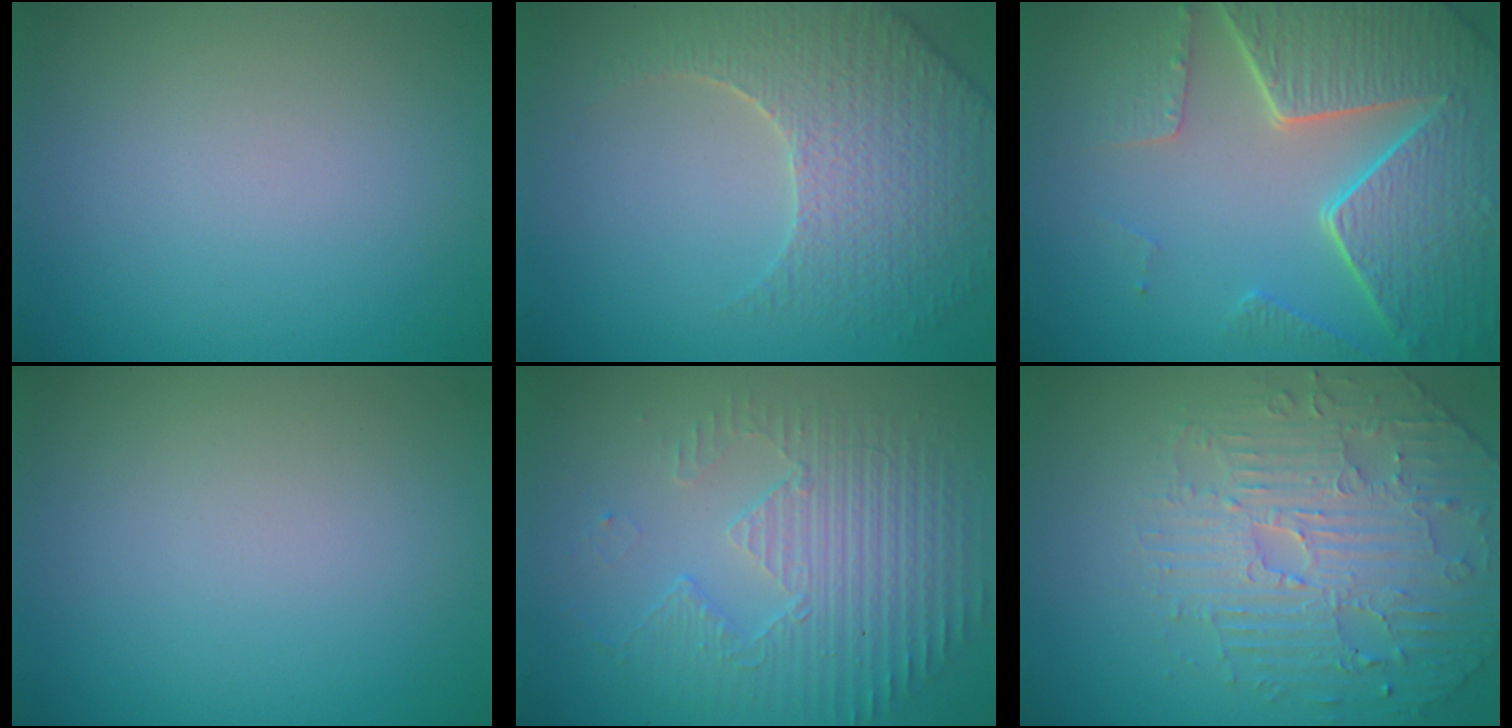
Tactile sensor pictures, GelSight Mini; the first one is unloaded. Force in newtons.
{"total": 5.2, "press": 4.7, "slide": 2.2}
{"total": 8.3, "press": 5.9, "slide": 5.8}
{"total": 0.0}
{"total": 5.5, "press": 3.6, "slide": 4.1}
{"total": 4.5, "press": 4.5, "slide": 0.4}